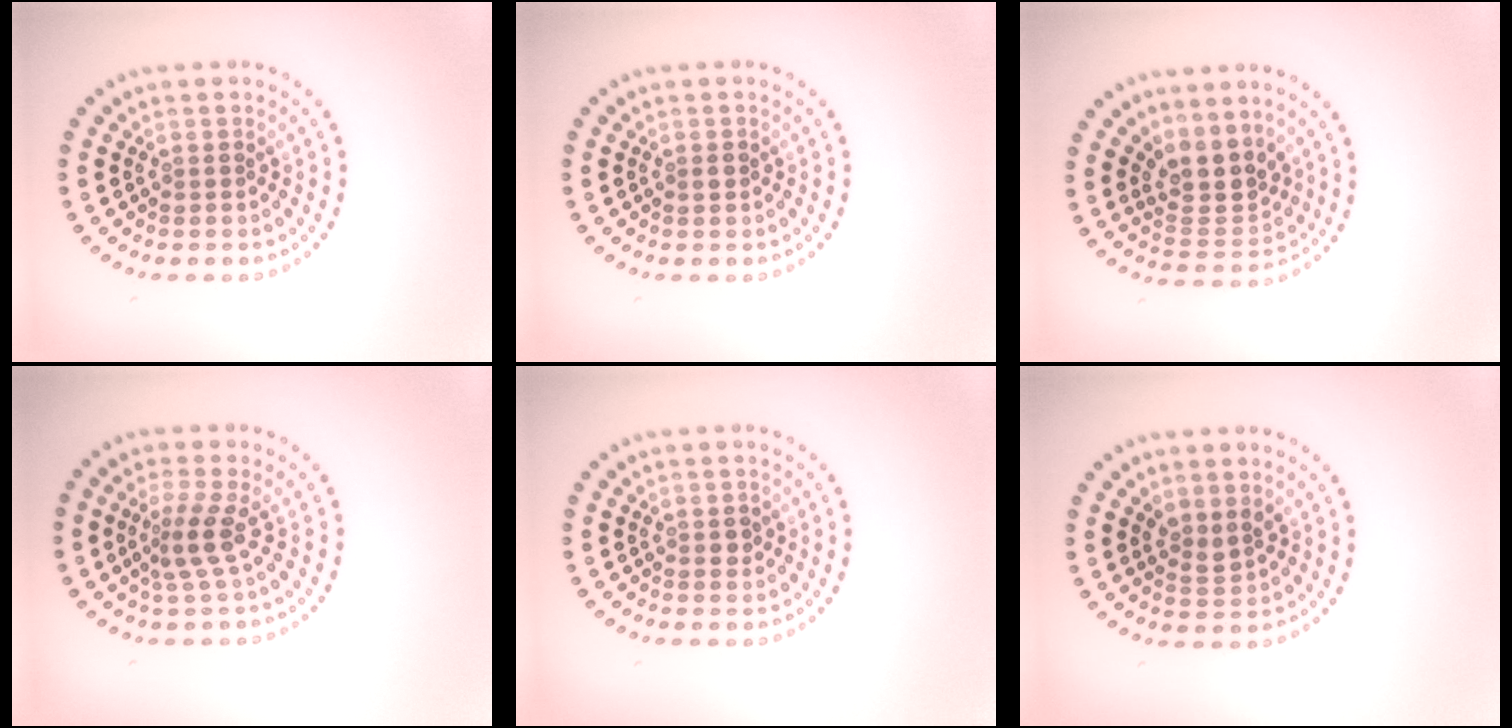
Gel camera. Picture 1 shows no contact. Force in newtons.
{"total": 0.9, "press": 0.9, "slide": 0.0}
{"total": 3.8, "press": 3.2, "slide": 2.0}
{"total": 2.5, "press": 1.8, "slide": 1.8}
{"total": 0.9, "press": 0.9, "slide": 0.1}
{"total": 1.7, "press": 1.3, "slide": 1.0}